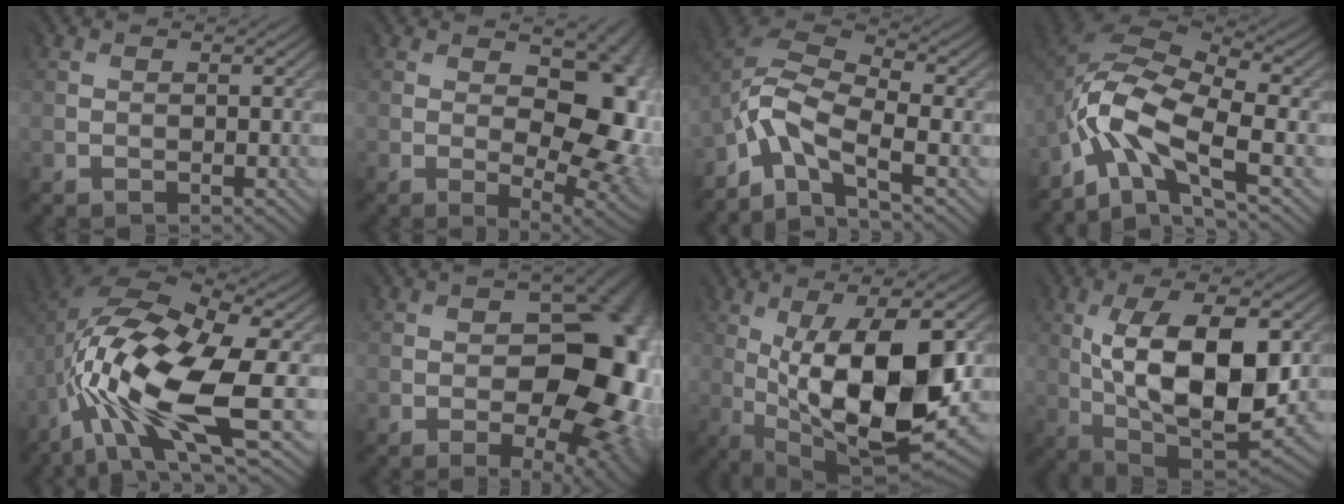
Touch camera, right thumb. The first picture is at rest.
{"total": 12.6, "force": [0.3, 7.0, 10.4], "torque": [-0.122, -0.009, 0.017]}
{"total": 8.1, "force": [-4.0, 4.2, 5.7], "torque": [-0.119, 0.004, -0.091]}
{"total": 11.4, "force": [-5.0, 5.4, 8.6], "torque": [-0.186, -0.001, -0.103]}
{"total": 15.0, "force": [-3.4, 6.3, 13.2], "torque": [-0.263, 0.000, -0.055]}
{"total": 16.2, "force": [-2.8, 9.3, 13.0], "torque": [-0.135, -0.015, -0.021]}
{"total": 15.9, "force": [0.0, 6.1, 14.7], "torque": [-0.229, -0.001, 0.004]}
{"total": 13.9, "force": [1.7, 6.7, 12.0], "torque": [-0.205, 0.000, 0.034]}